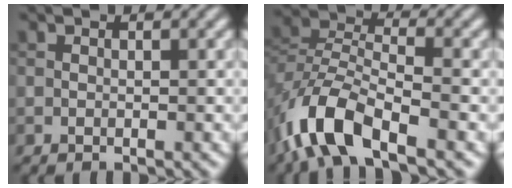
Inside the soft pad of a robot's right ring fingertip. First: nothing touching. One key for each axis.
{"total": 8.1, "fx": -4.7, "fy": 3.5, "fz": 5.5, "tx": -0.109, "ty": 0.000, "tz": -0.100}